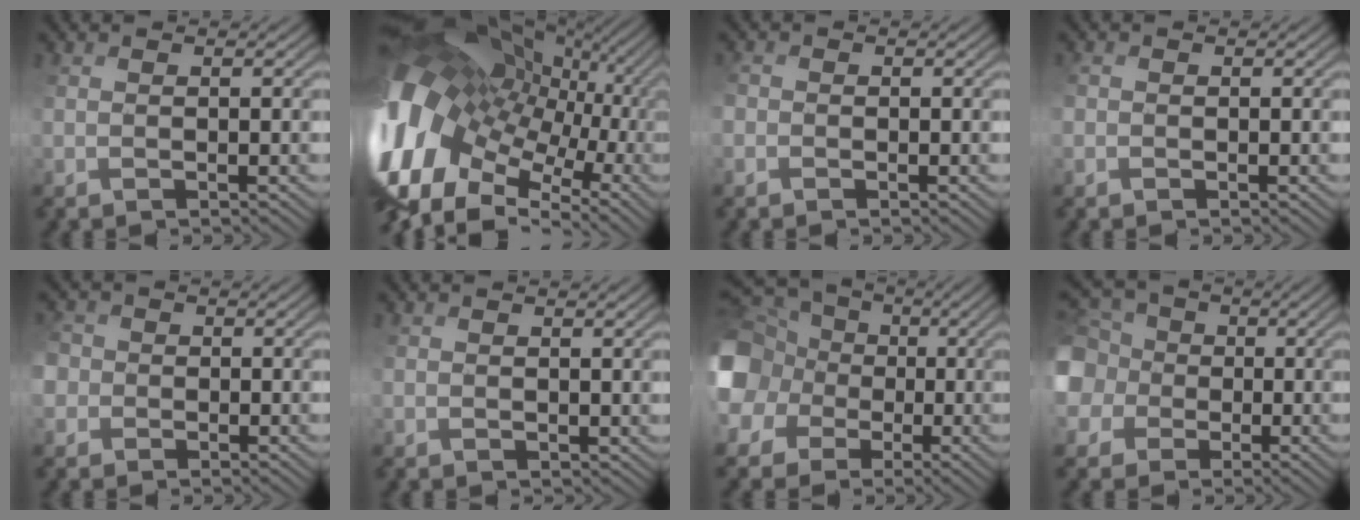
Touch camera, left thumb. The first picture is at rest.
{"total": 17.8, "force": [0.9, 12.0, 13.1], "torque": [-0.289, -0.004, 0.044]}
{"total": 1.3, "force": [-0.7, 1.1, 0.3], "torque": [-0.007, 0.001, -0.014]}
{"total": 0.8, "force": [-0.4, 0.7, 0.0], "torque": [-0.003, 0.001, -0.006]}
{"total": 3.5, "force": [-1.1, 3.3, 0.9], "torque": [-0.034, 0.007, -0.030]}
{"total": 1.4, "force": [0.7, 1.2, 0.2], "torque": [-0.013, -0.001, 0.016]}
{"total": 17.0, "force": [0.5, 15.6, 6.6], "torque": [-0.228, 0.014, -0.032]}
{"total": 9.8, "force": [0.2, 9.2, 3.6], "torque": [-0.152, -0.004, -0.014]}